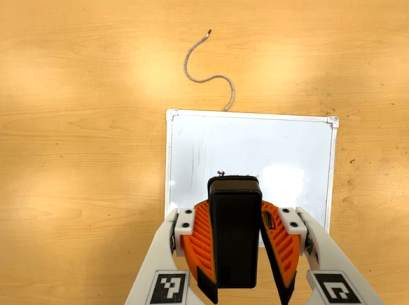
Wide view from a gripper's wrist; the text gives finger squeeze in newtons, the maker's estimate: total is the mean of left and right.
{"total": 8.0, "left": 7.4, "right": 8.7}